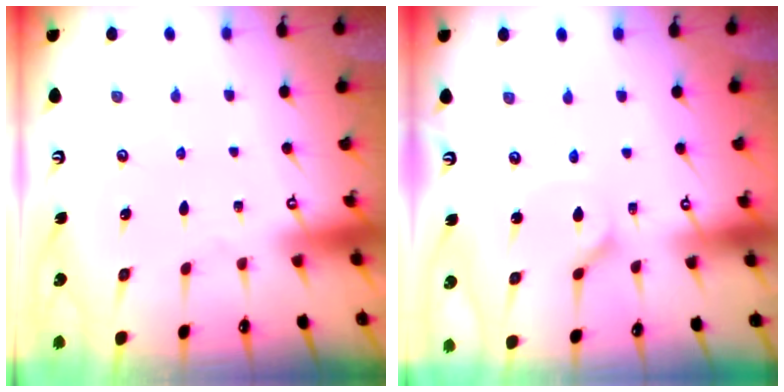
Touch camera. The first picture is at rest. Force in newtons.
{"total": 3.1, "press": 3.1, "slide": 0.3}